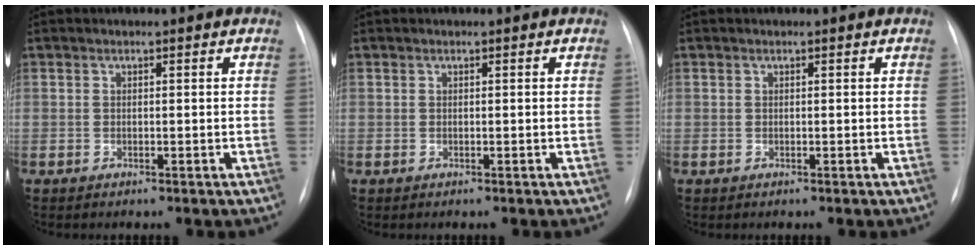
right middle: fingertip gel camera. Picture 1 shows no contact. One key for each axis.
{"total": 0.0}
{"total": 0.0}